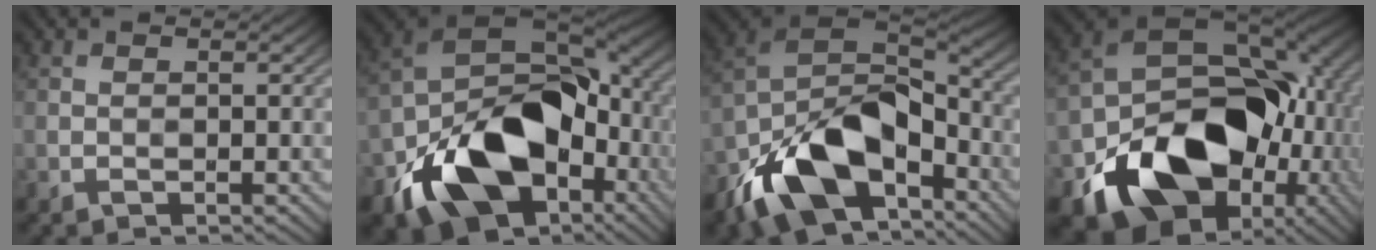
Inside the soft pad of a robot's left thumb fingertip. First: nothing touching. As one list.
[{"total": 17.4, "force": [-5.6, 11.6, 11.8], "torque": [-0.223, -0.036, -0.093]}, {"total": 16.4, "force": [-8.3, 9.0, 10.9], "torque": [-0.224, -0.043, -0.143]}, {"total": 18.1, "force": [-4.9, 13.5, 11.0], "torque": [-0.211, -0.043, -0.065]}]